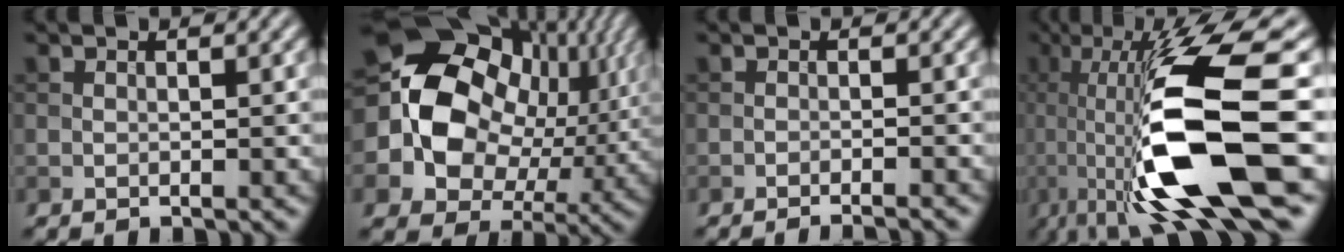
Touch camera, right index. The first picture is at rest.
{"total": 19.1, "force": [2.4, 15.3, 11.1], "torque": [-0.227, -0.001, 0.056]}
{"total": 2.9, "force": [-2.5, 0.4, 1.6], "torque": [-0.017, 0.004, -0.040]}
{"total": 14.2, "force": [-2.1, 3.7, 13.5], "torque": [-0.228, -0.006, -0.037]}